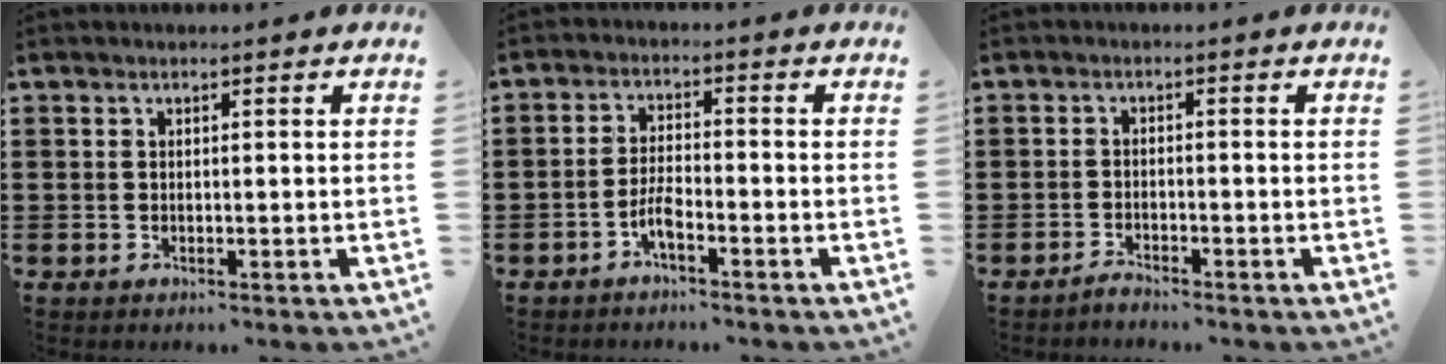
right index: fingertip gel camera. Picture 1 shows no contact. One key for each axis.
{"total": 3.5, "fx": -2.2, "fy": 0.8, "fz": 2.7, "tx": -0.069, "ty": -0.002, "tz": -0.047}
{"total": 1.6, "fx": -1.6, "fy": -0.2, "fz": 0.1, "tx": -0.007, "ty": -0.001, "tz": -0.032}